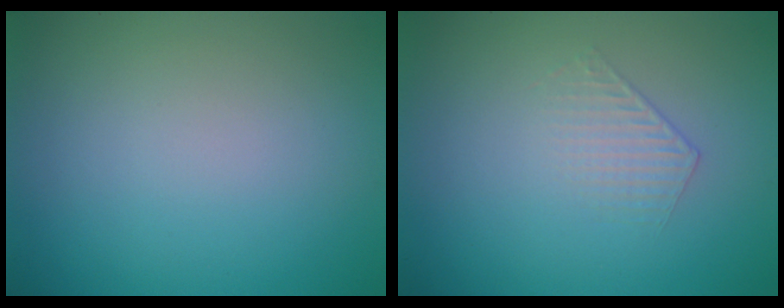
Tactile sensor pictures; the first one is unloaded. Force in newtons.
{"total": 1.0, "press": 0.4, "slide": 0.9}